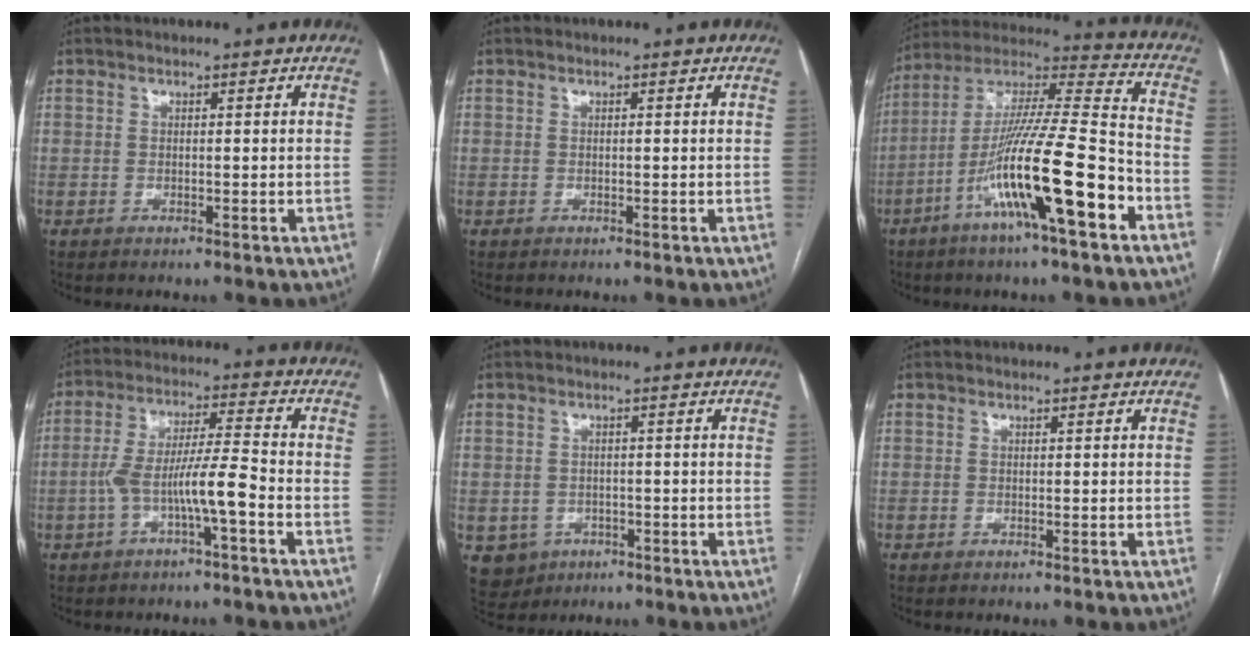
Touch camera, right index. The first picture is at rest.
{"total": 0.0}
{"total": 19.5, "force": [-8.2, 1.0, 17.6], "torque": [-0.329, -0.011, -0.147]}
{"total": 8.2, "force": [-3.1, 0.2, 7.6], "torque": [-0.148, 0.025, -0.054]}
{"total": 5.7, "force": [-2.2, 5.1, 1.0], "torque": [-0.015, 0.006, -0.023]}
{"total": 0.0}